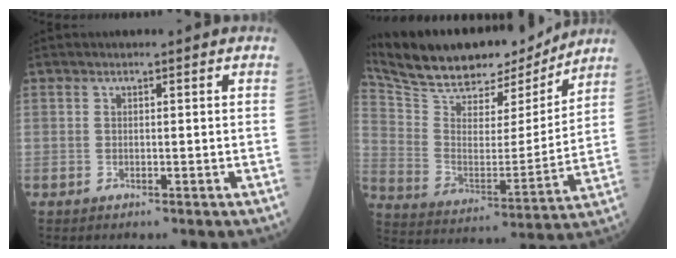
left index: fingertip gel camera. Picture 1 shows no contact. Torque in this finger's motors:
{"motor_torque": [1.00, -1.14, 0.53, 0.10]}